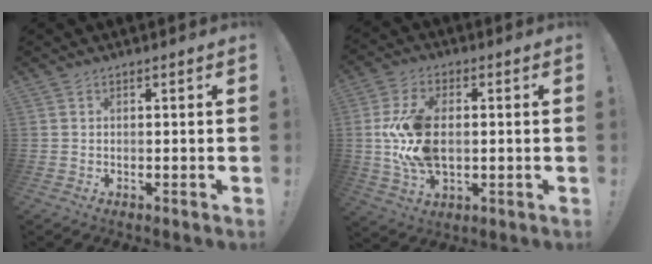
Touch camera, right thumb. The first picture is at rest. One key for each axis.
{"total": 15.1, "fx": 0.3, "fy": 9.5, "fz": 11.8, "tx": -0.225, "ty": 0.001, "tz": 0.007}